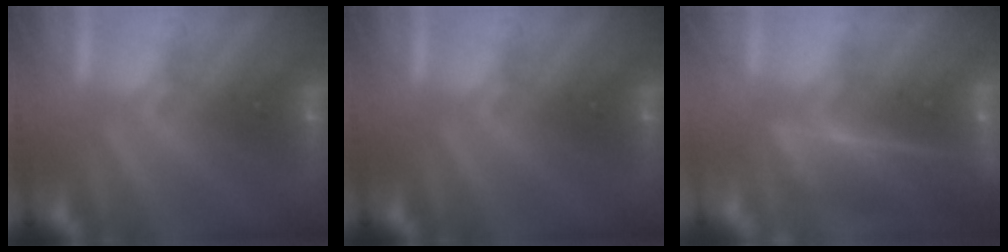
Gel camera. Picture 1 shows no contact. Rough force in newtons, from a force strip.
{"total": 0.0}
{"total": 11.2}